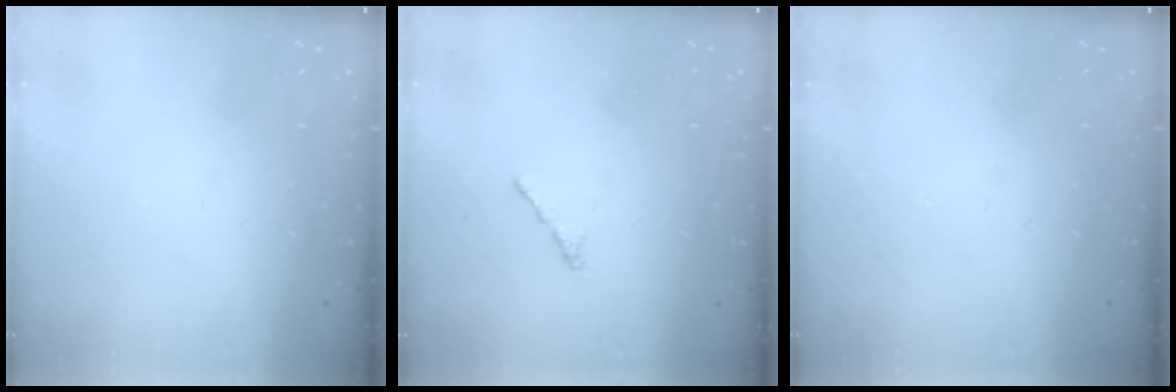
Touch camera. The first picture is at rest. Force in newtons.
{"total": 0.5, "press": 0.4, "slide": 0.3}
{"total": 0.0}